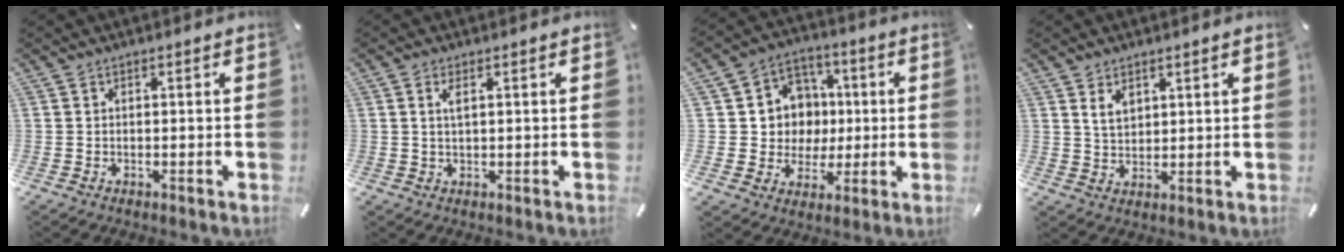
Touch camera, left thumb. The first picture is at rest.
{"total": 2.5, "force": [0.8, 0.9, 2.1], "torque": [-0.045, 0.004, 0.013]}
{"total": 11.3, "force": [0.4, 11.1, 2.0], "torque": [-0.027, -0.002, 0.016]}
{"total": 4.3, "force": [2.4, 3.0, 1.9], "torque": [-0.036, -0.001, 0.044]}